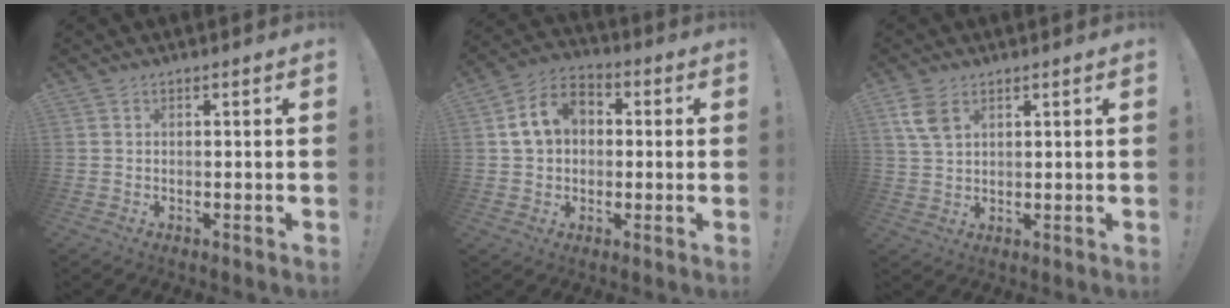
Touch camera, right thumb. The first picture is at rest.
{"total": 11.1, "force": [2.6, 8.6, 6.4], "torque": [-0.100, 0.009, 0.056]}
{"total": 6.3, "force": [3.2, 3.7, 4.0], "torque": [-0.075, -0.011, 0.061]}